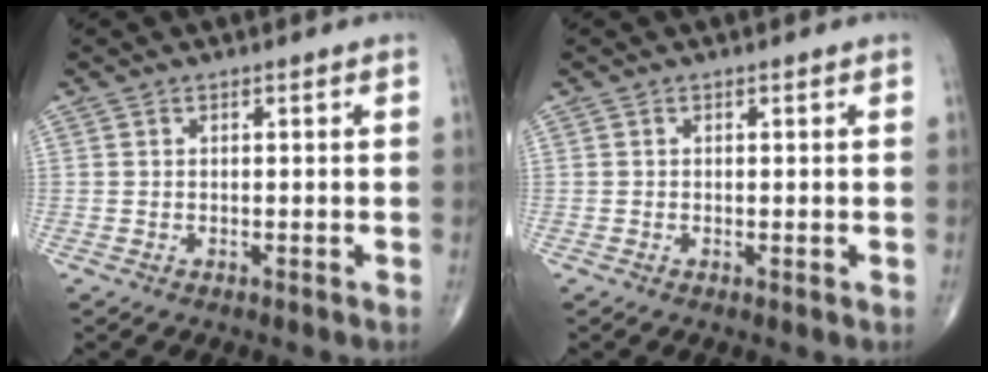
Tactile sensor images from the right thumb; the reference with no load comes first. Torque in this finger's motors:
{"motor_torque": [0.29, 0.23, 0.38, 0.01, -0.01]}